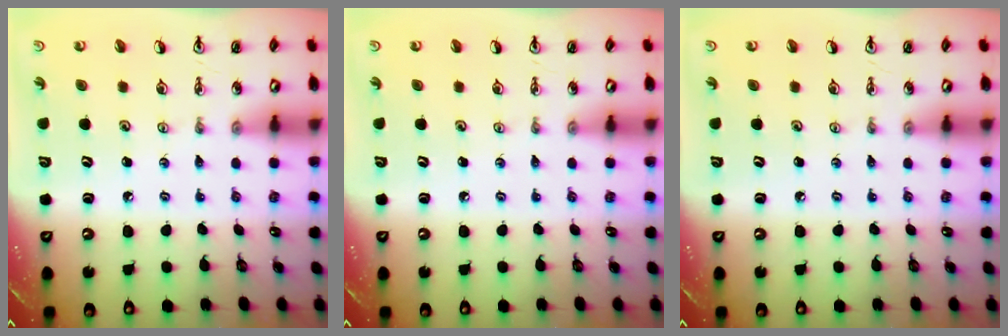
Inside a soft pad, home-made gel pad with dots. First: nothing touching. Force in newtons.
{"total": 0.0}
{"total": 0.0}